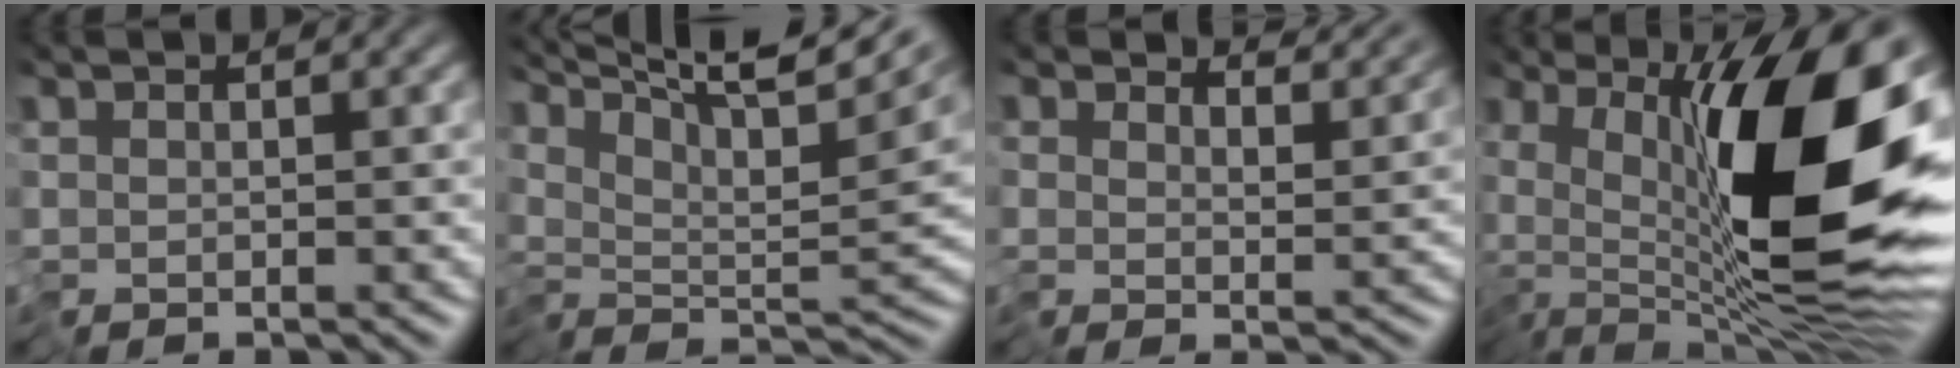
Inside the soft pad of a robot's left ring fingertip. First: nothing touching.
{"total": 12.8, "force": [9.6, 2.1, 8.3], "torque": [-0.151, 0.027, 0.132]}
{"total": 3.6, "force": [3.5, -0.1, 0.3], "torque": [-0.005, 0.006, 0.052]}
{"total": 15.6, "force": [1.9, 5.2, 14.6], "torque": [-0.197, 0.004, 0.023]}